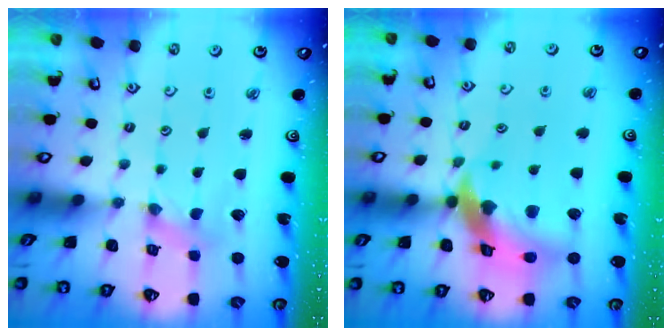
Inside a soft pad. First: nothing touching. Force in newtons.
{"total": 16.2, "press": 16.1, "slide": 2.2}